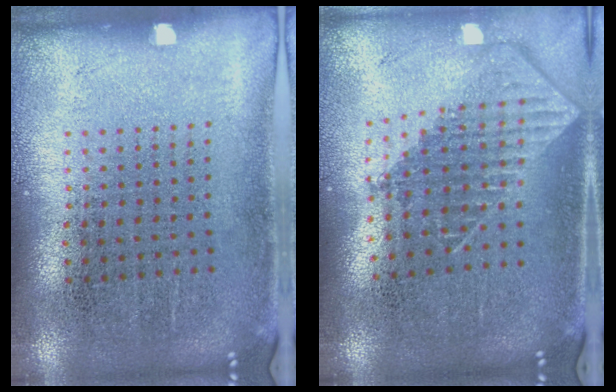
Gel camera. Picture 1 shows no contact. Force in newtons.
{"total": 1.9, "press": 1.5, "slide": 1.3}